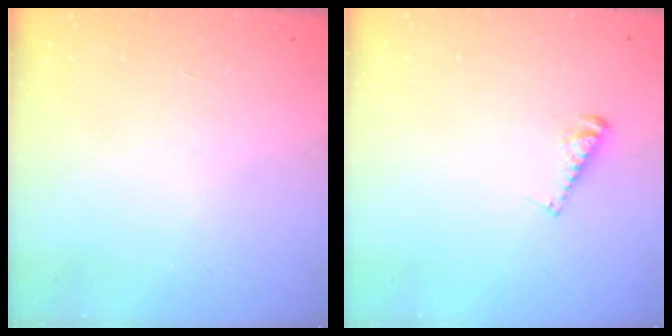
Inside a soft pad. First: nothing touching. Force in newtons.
{"total": 4.8, "press": 4.7, "slide": 0.6}